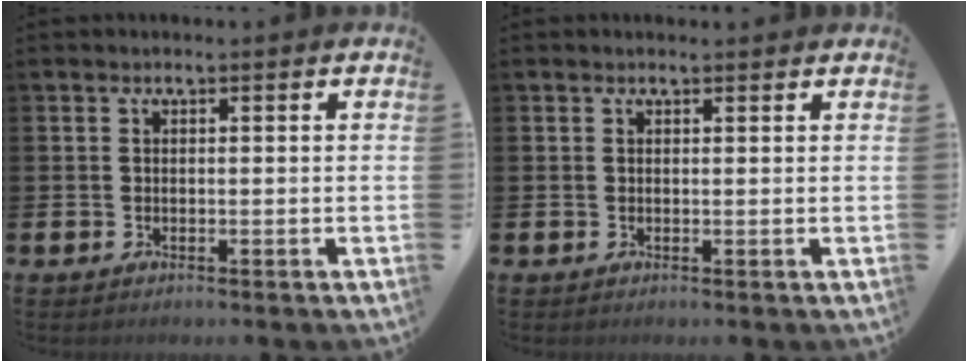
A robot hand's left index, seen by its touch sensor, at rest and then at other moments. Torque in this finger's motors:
{"motor_torque": [0.85, -1.29, 0.06, 0.00]}